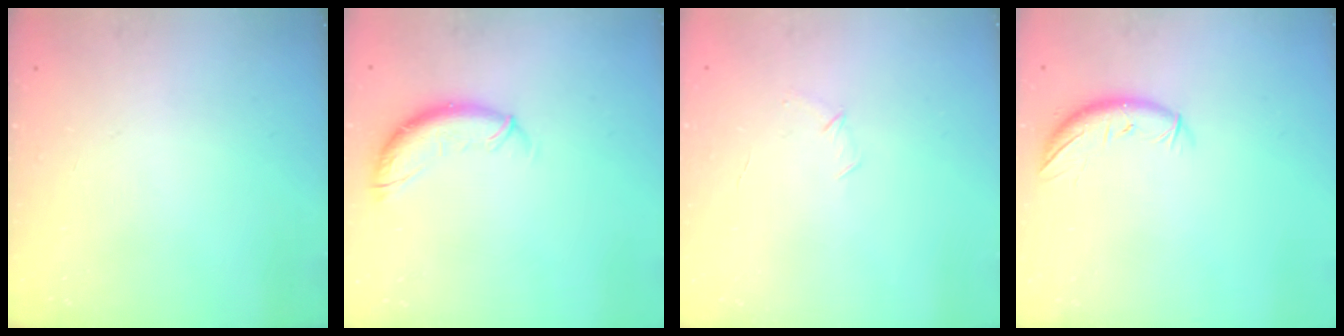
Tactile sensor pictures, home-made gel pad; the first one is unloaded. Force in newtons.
{"total": 10.5, "press": 10.4, "slide": 1.1}
{"total": 4.7, "press": 4.5, "slide": 1.3}
{"total": 7.6, "press": 7.5, "slide": 1.3}